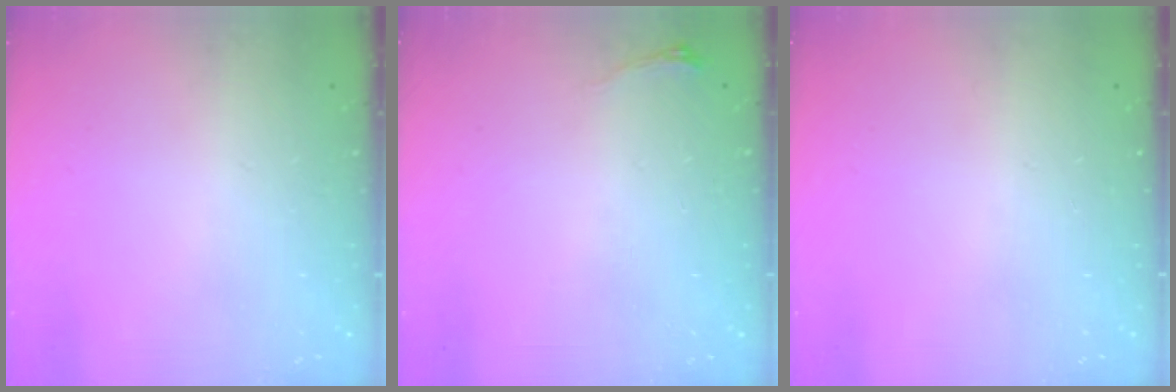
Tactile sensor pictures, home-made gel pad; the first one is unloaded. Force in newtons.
{"total": 3.1, "press": 3.0, "slide": 0.9}
{"total": 0.0}